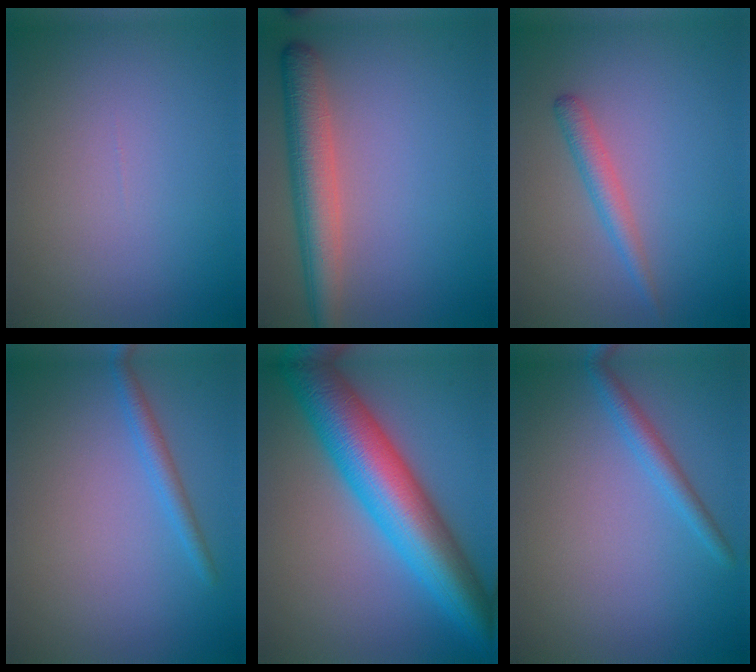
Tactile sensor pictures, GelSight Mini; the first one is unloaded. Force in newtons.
{"total": 5.2, "press": 5.2, "slide": 0.2}
{"total": 2.0, "press": 2.0, "slide": 0.1}
{"total": 1.8, "press": 1.8, "slide": 0.1}
{"total": 11.2, "press": 11.2, "slide": 0.1}
{"total": 2.0, "press": 2.0, "slide": 0.0}